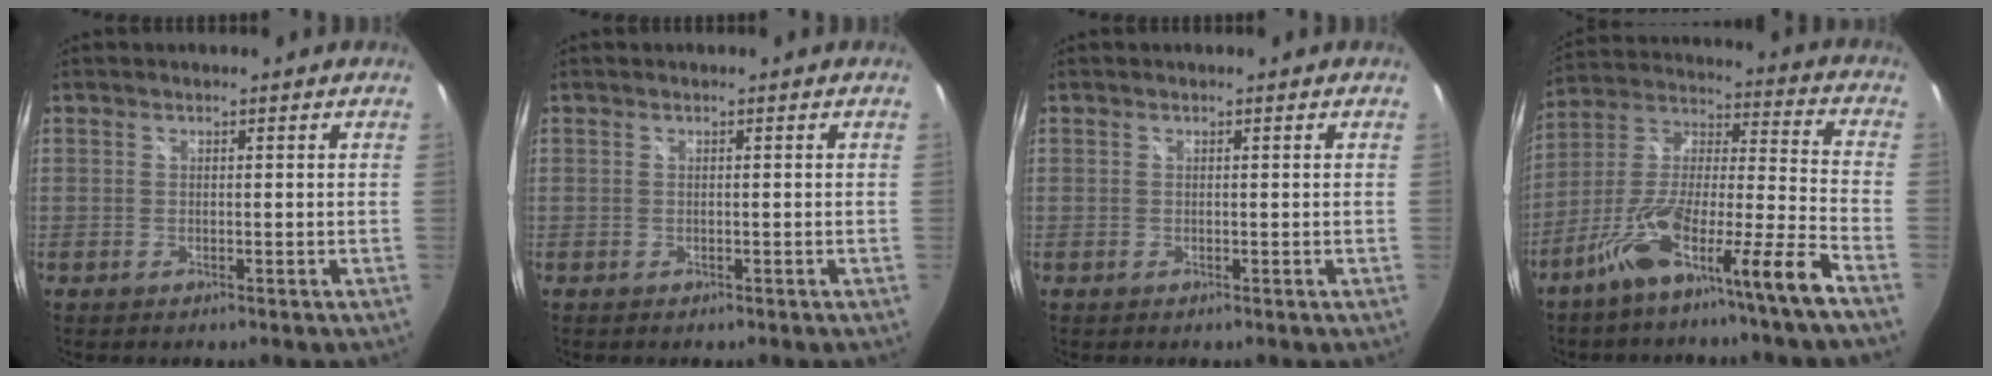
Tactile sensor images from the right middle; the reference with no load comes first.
{"total": 0.0}
{"total": 0.0}
{"total": 15.5, "force": [-10.3, -0.7, 11.5], "torque": [-0.194, -0.013, -0.184]}